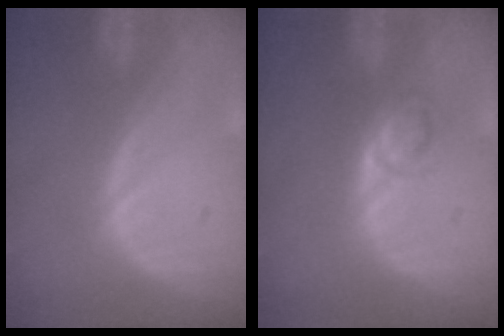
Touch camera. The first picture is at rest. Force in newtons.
{"total": 3.0, "press": 2.9, "slide": 0.2}